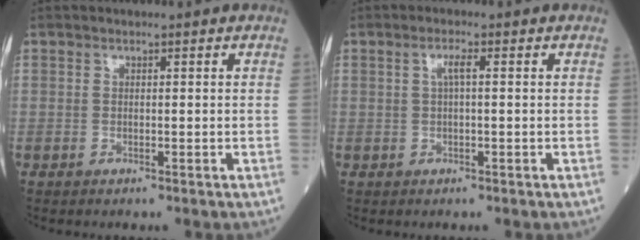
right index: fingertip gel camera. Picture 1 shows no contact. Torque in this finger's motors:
{"motor_torque": [0.24, 0.23, 0.05, 0.01]}